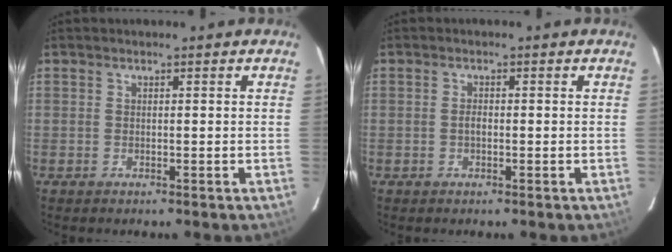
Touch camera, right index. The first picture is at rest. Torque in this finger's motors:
{"motor_torque": [0.35, -0.04, 0.23, 0.04]}